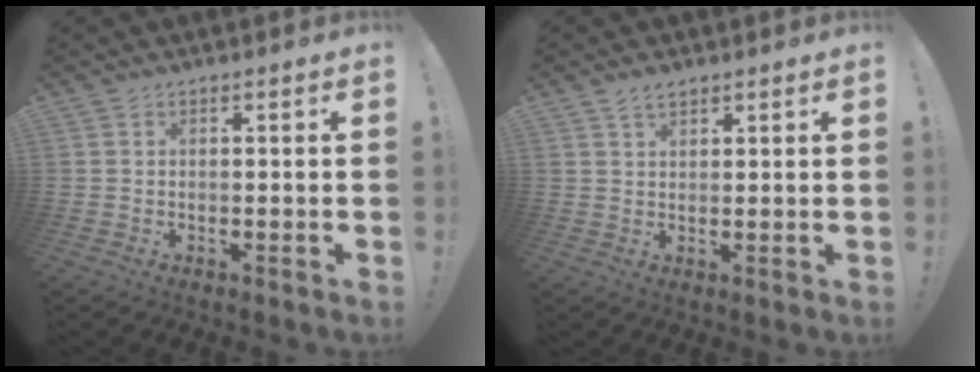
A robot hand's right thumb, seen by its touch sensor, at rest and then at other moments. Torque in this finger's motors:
{"motor_torque": [-0.04, 0.44, 0.11, -0.11, 0.00]}